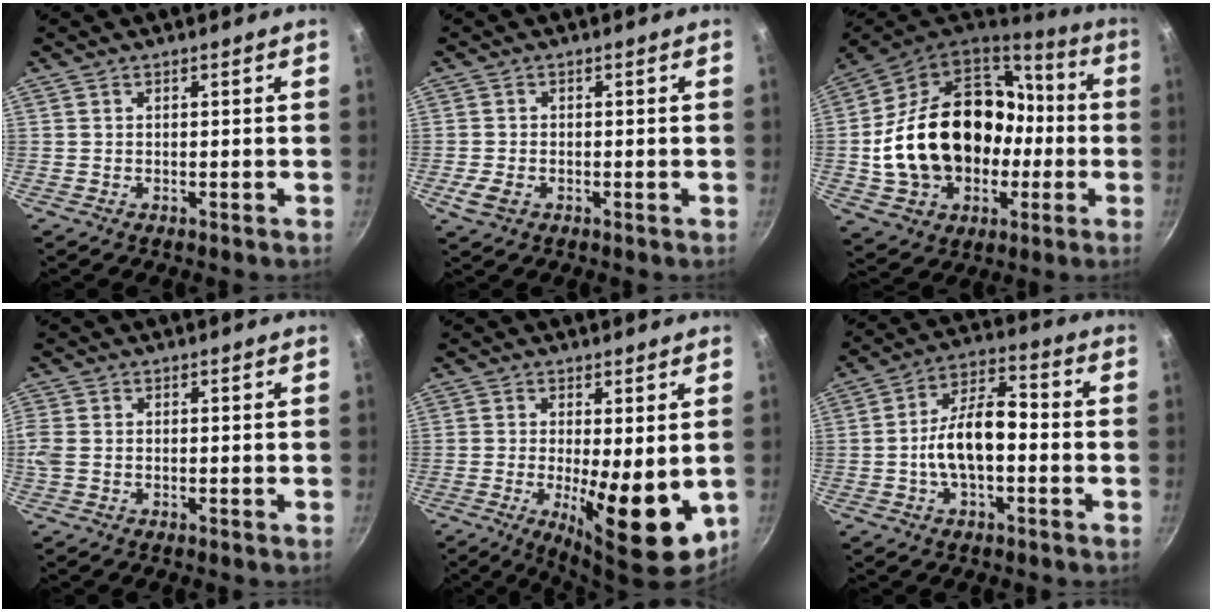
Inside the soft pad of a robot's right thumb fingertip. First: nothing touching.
{"total": 3.4, "force": [-1.2, 2.3, 2.2], "torque": [-0.044, 0.002, -0.022]}
{"total": 28.6, "force": [-2.0, 21.3, 19.0], "torque": [-0.308, 0.060, -0.007]}
{"total": 2.7, "force": [-0.5, 1.9, 1.9], "torque": [-0.052, 0.001, -0.012]}
{"total": 13.8, "force": [-2.3, 4.8, 12.8], "torque": [-0.168, -0.011, -0.021]}
{"total": 11.4, "force": [-1.9, 5.7, 9.7], "torque": [-0.154, 0.045, -0.045]}